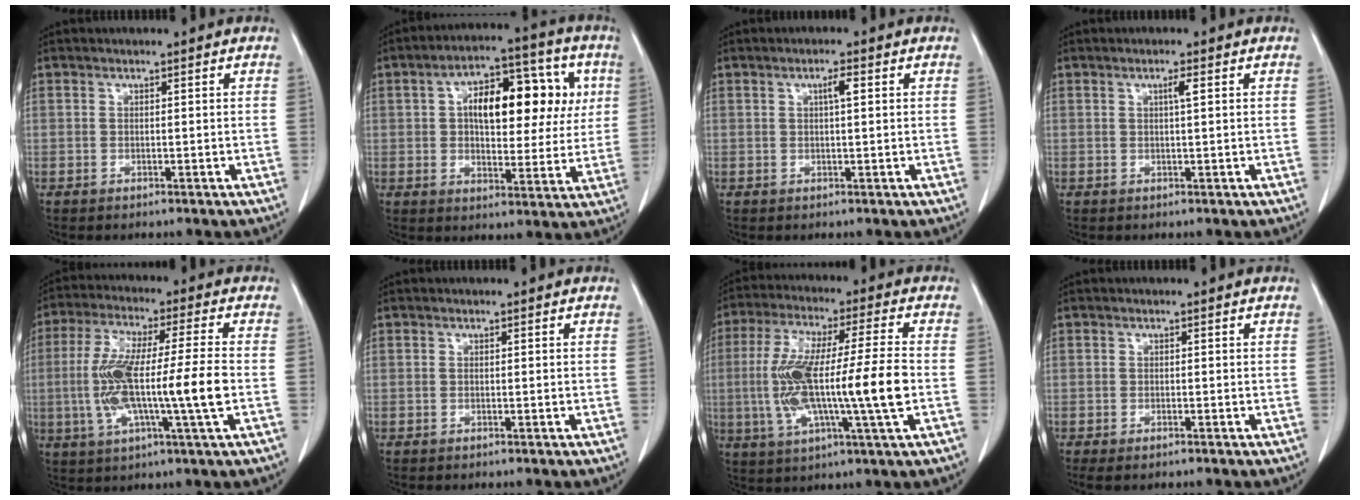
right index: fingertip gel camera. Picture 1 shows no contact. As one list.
[{"total": 15.0, "force": [3.5, 7.2, 12.6], "torque": [-0.187, 0.040, 0.054]}, {"total": 2.0, "force": [0.6, 0.2, 1.9], "torque": [-0.033, 0.003, 0.010]}, {"total": 1.4, "force": [0.5, -0.1, 1.4], "torque": [-0.025, 0.002, 0.007]}, {"total": 14.7, "force": [-1.8, 0.5, 14.6], "torque": [-0.288, 0.001, -0.038]}, {"total": 0.0}, {"total": 16.8, "force": [-1.6, 0.8, 16.7], "torque": [-0.328, 0.003, -0.033]}, {"total": 1.7, "force": [-1.3, 0.4, 1.1], "torque": [-0.015, -0.005, -0.017]}]